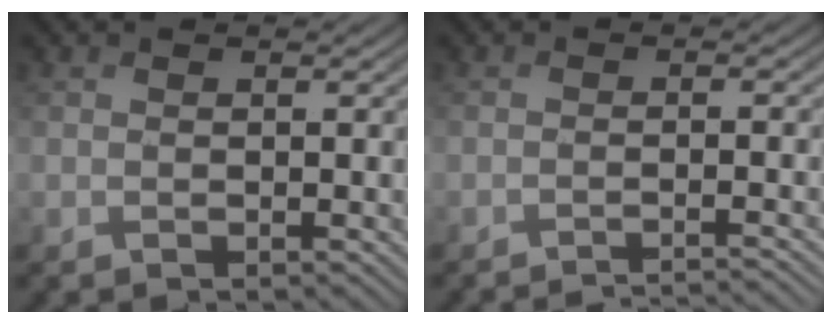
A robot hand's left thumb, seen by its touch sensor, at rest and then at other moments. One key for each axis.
{"total": 3.2, "fx": -2.7, "fy": 0.3, "fz": 1.8, "tx": -0.019, "ty": 0.000, "tz": -0.051}